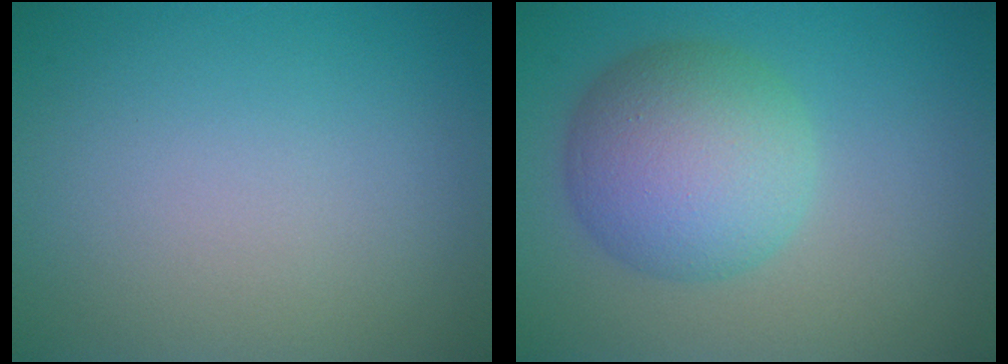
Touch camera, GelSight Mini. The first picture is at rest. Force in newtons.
{"total": 7.1, "press": 7.1, "slide": 0.1}